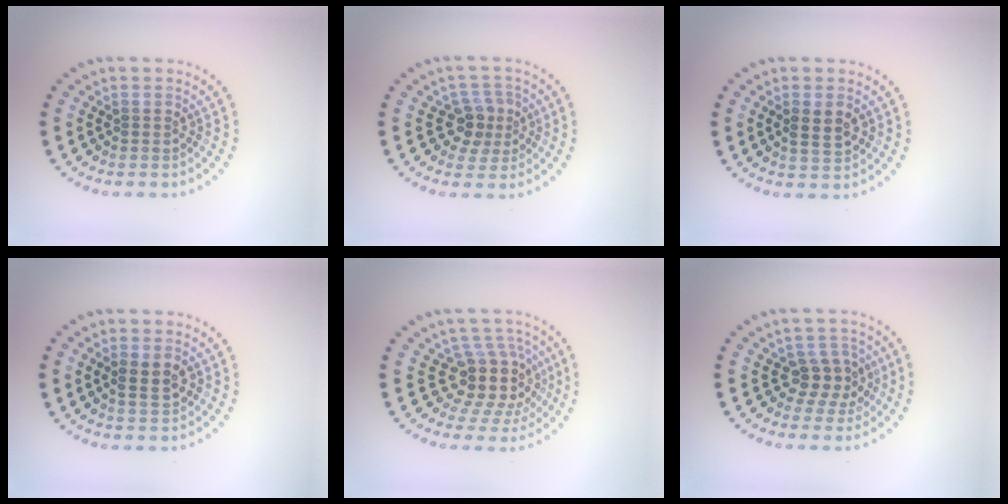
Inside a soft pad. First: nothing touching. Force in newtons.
{"total": 2.8, "press": 2.5, "slide": 1.3}
{"total": 2.4, "press": 2.3, "slide": 0.4}
{"total": 2.4, "press": 2.3, "slide": 0.4}
{"total": 4.9, "press": 3.9, "slide": 3.0}
{"total": 3.1, "press": 2.8, "slide": 1.3}